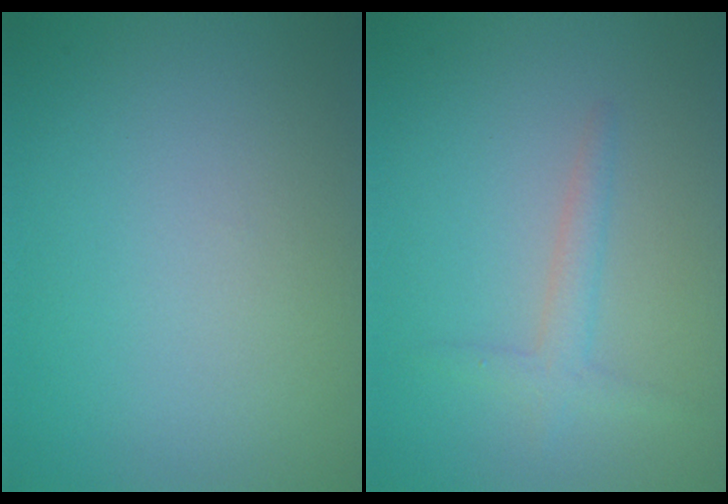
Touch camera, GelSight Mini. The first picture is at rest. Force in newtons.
{"total": 1.8, "press": 1.8, "slide": 0.1}